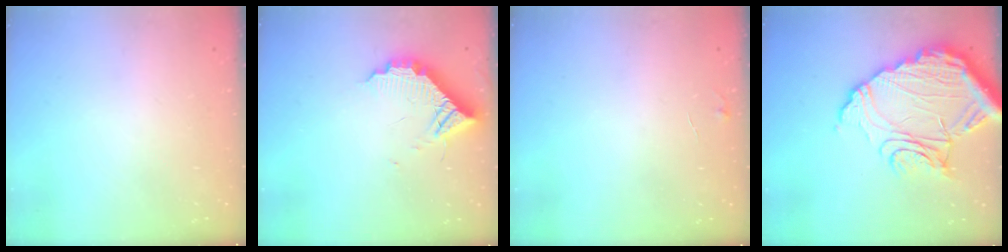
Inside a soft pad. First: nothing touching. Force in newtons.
{"total": 10.6, "press": 10.6, "slide": 0.4}
{"total": 5.0, "press": 5.0, "slide": 0.4}
{"total": 21.0, "press": 20.9, "slide": 2.2}